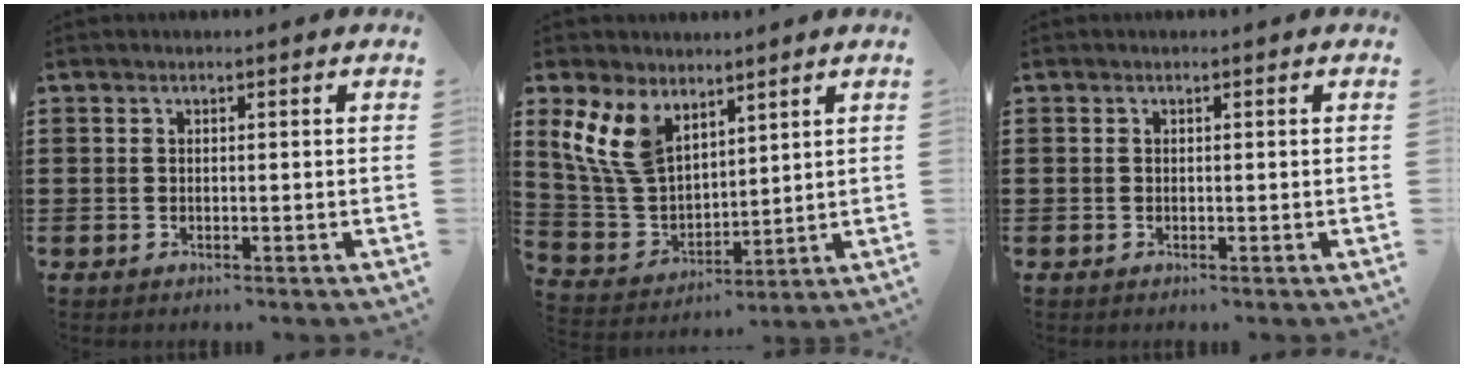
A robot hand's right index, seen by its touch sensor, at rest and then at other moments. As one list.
[{"total": 9.9, "force": [5.7, 6.0, 5.4], "torque": [-0.153, -0.011, 0.108]}, {"total": 0.0}]